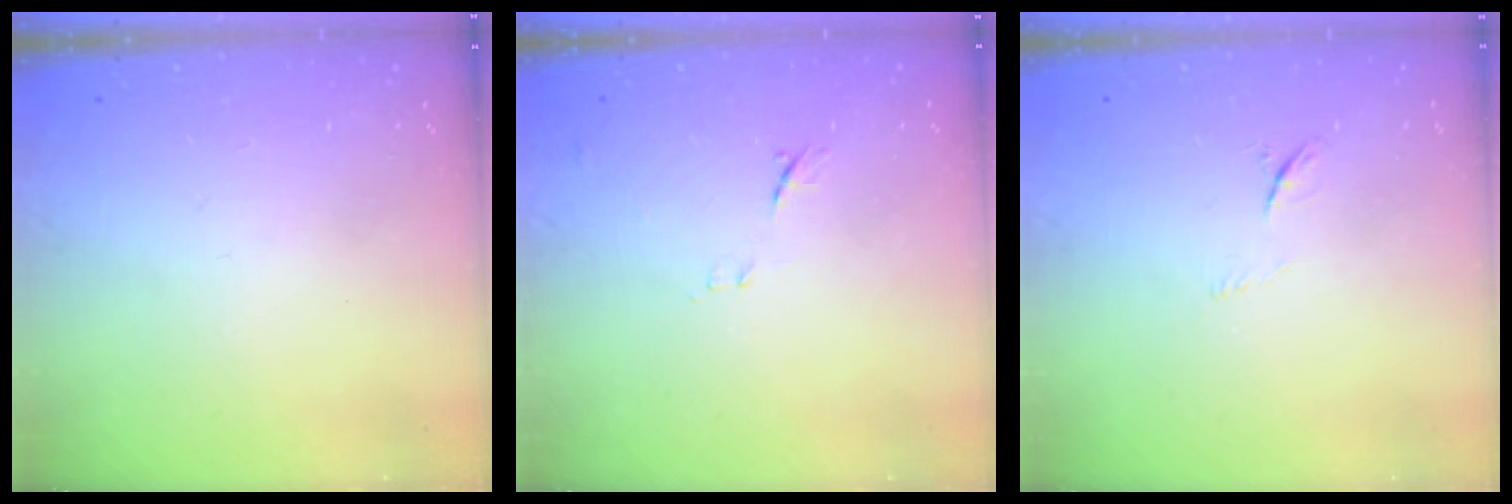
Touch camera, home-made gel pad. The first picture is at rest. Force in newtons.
{"total": 7.5, "press": 7.5, "slide": 0.8}
{"total": 4.2, "press": 4.0, "slide": 1.4}